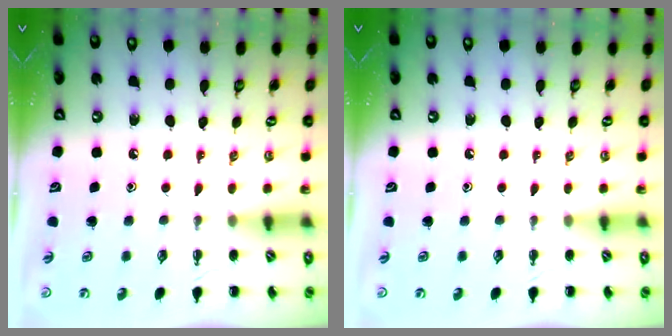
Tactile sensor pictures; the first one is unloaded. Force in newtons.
{"total": 0.0}